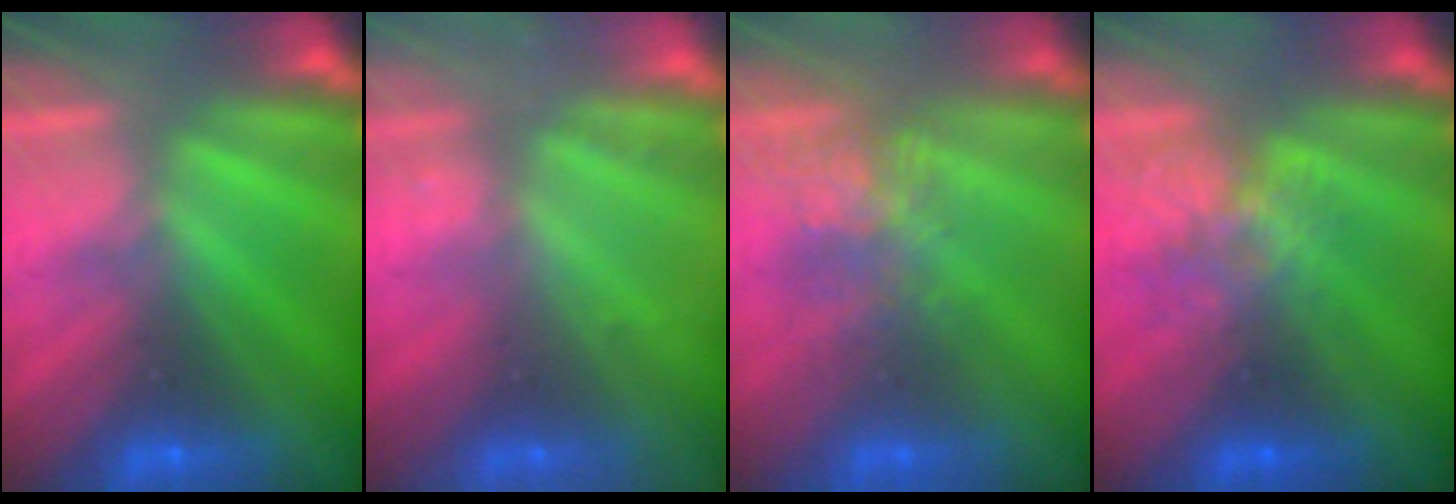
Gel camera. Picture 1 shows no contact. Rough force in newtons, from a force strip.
{"total": 2.3}
{"total": 3.7}
{"total": 4.5}